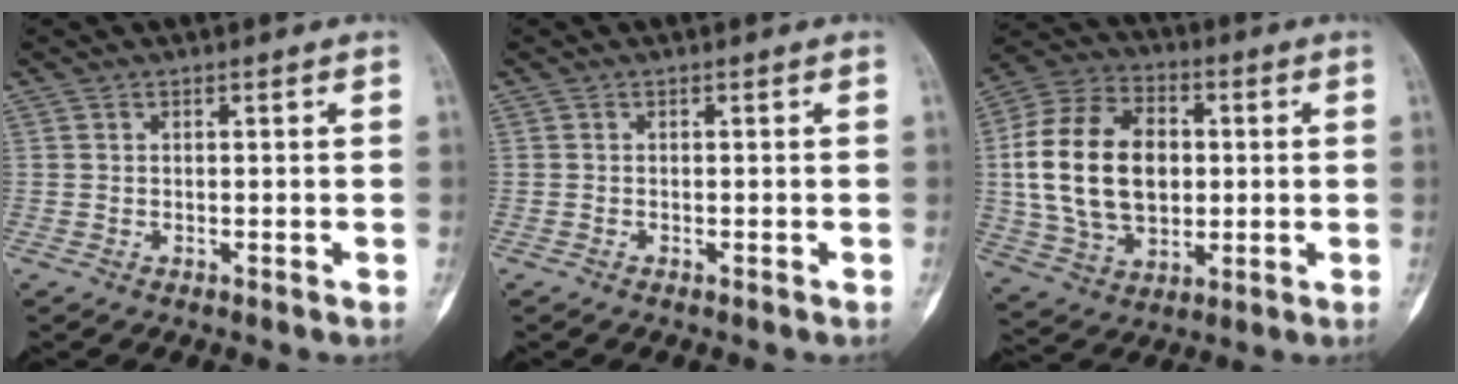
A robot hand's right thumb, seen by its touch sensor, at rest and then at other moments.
{"total": 0.0}
{"total": 20.8, "force": [1.4, 14.2, 15.1], "torque": [-0.269, 0.008, 0.031]}